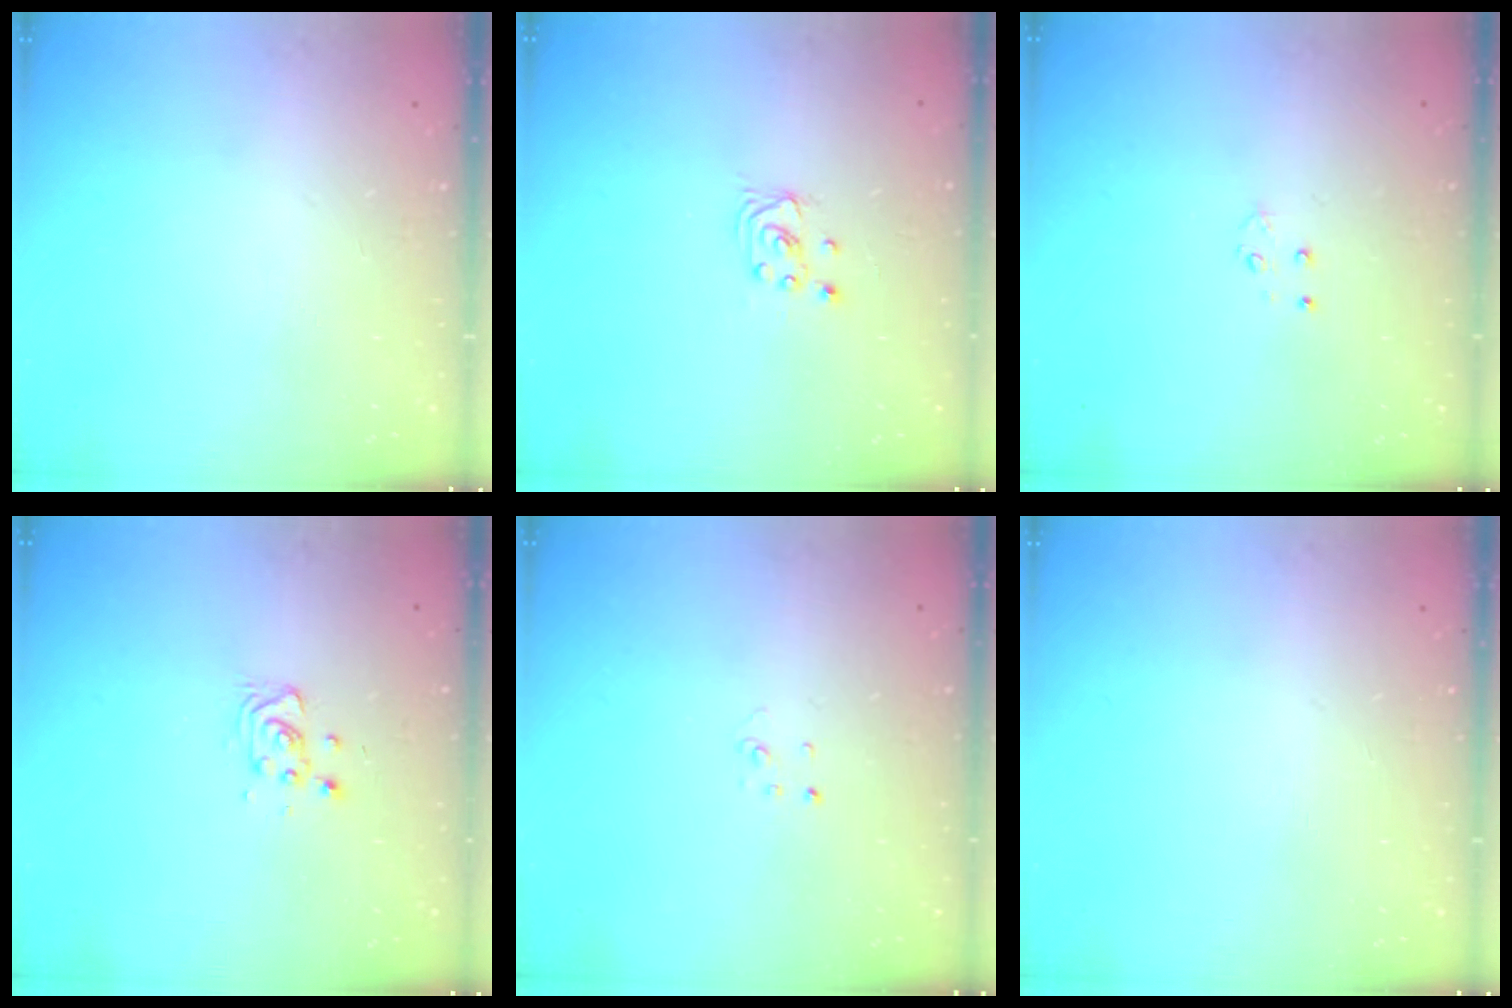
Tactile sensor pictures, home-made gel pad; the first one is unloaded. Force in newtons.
{"total": 1.6, "press": 1.6, "slide": 0.0}
{"total": 3.1, "press": 3.1, "slide": 0.6}
{"total": 5.4, "press": 5.3, "slide": 1.2}
{"total": 2.0, "press": 2.0, "slide": 0.1}
{"total": 0.0}